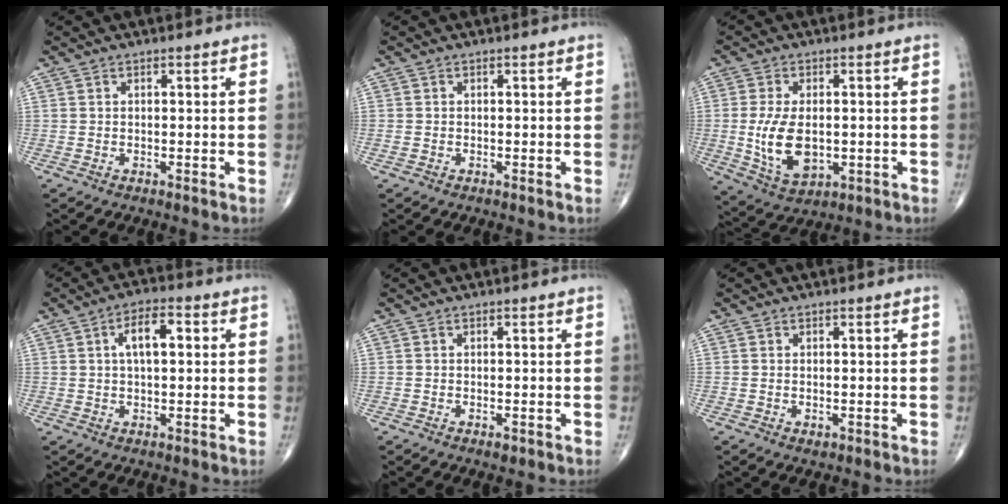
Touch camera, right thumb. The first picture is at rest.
{"total": 0.7, "force": [-0.2, 0.6, 0.3], "torque": [-0.012, 0.000, -0.002]}
{"total": 10.7, "force": [-0.8, 6.2, 8.7], "torque": [-0.156, -0.010, 0.000]}
{"total": 6.5, "force": [1.3, 2.9, 5.6], "torque": [-0.091, 0.011, 0.018]}
{"total": 1.0, "force": [-0.5, 0.5, 0.7], "torque": [-0.006, -0.001, -0.004]}
{"total": 0.9, "force": [-0.2, 0.6, 0.7], "torque": [-0.009, -0.001, 0.002]}